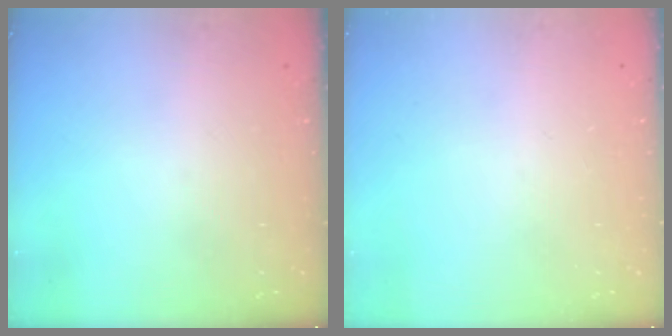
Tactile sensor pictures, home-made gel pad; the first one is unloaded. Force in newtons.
{"total": 0.0}